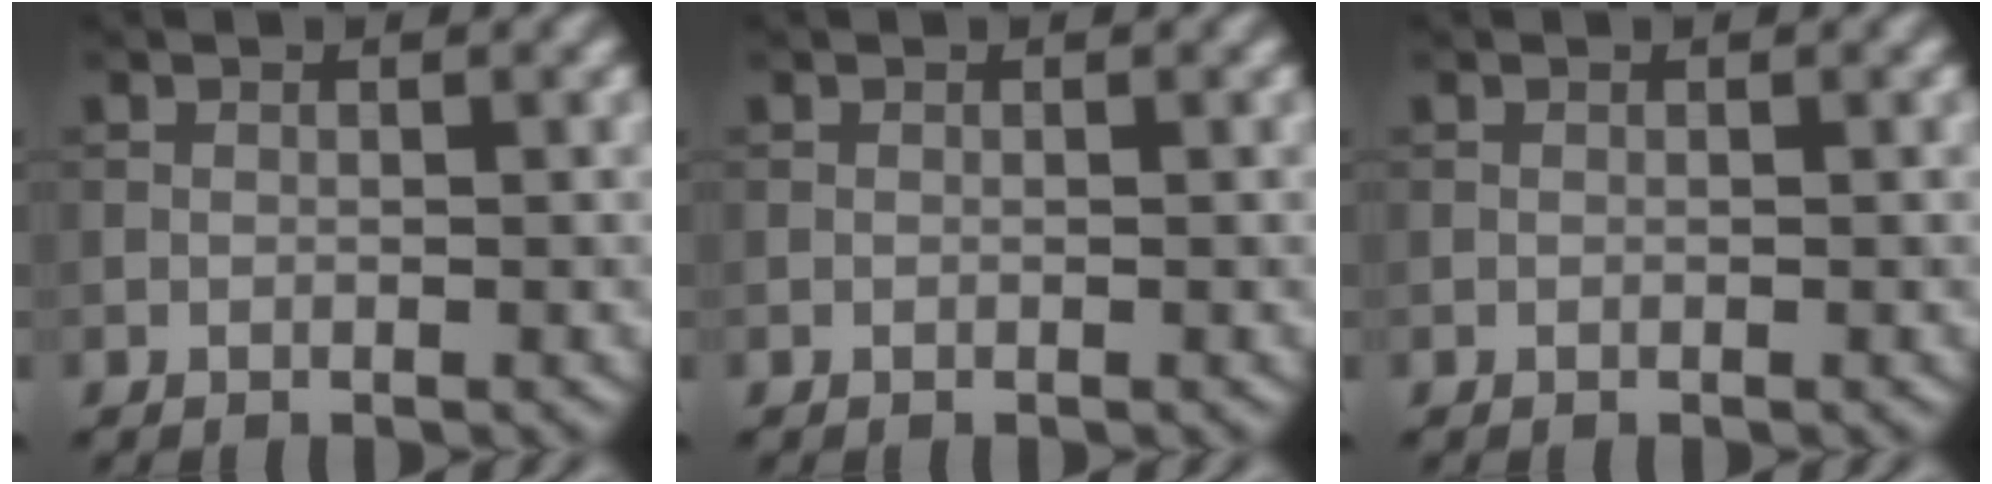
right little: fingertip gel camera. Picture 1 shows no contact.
{"total": 0.0}
{"total": 0.0}